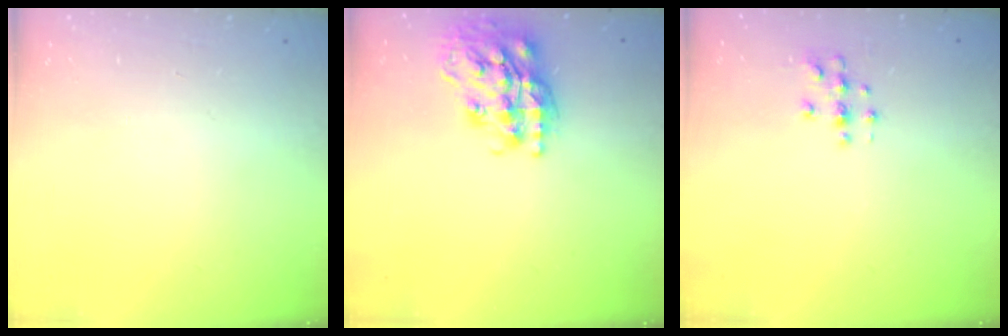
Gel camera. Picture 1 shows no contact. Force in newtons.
{"total": 19.6, "press": 19.5, "slide": 1.7}
{"total": 3.6, "press": 3.5, "slide": 0.4}